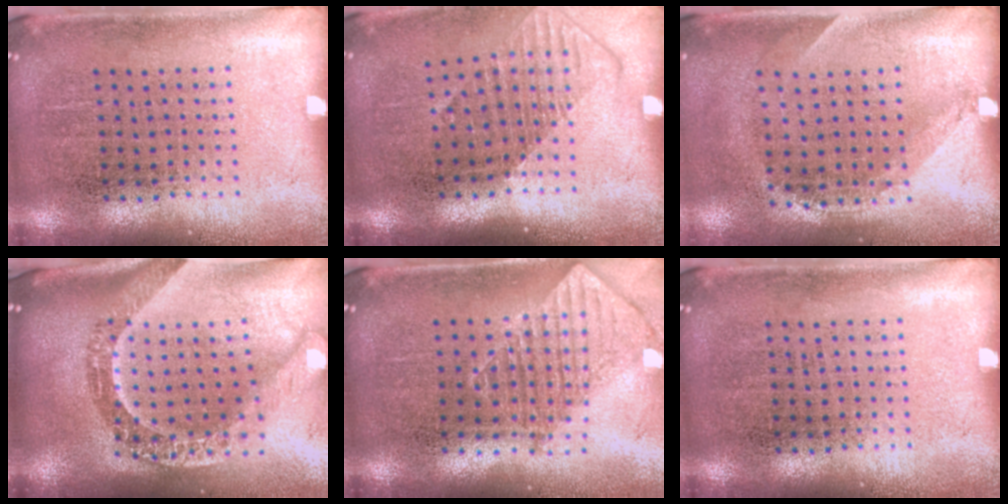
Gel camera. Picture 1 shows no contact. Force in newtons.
{"total": 1.4, "press": 1.1, "slide": 0.9}
{"total": 1.3, "press": 0.9, "slide": 0.9}
{"total": 3.1, "press": 2.3, "slide": 2.0}
{"total": 1.2, "press": 1.1, "slide": 0.6}
{"total": 0.0}